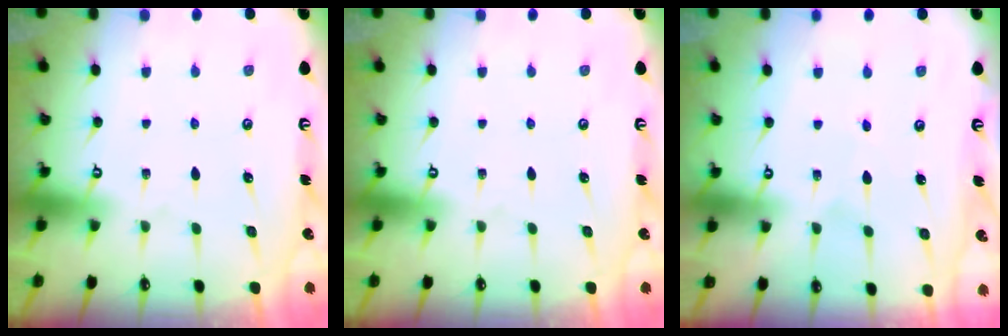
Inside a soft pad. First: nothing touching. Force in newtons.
{"total": 0.0}
{"total": 3.6, "press": 3.5, "slide": 0.4}